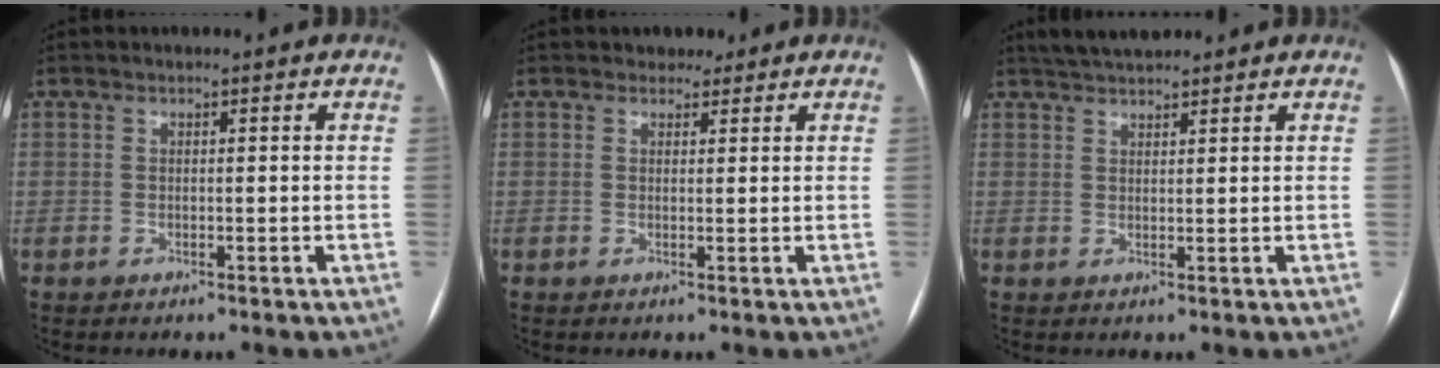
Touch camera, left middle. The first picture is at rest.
{"total": 1.8, "force": [1.3, 1.1, -0.1], "torque": [0.002, 0.004, 0.018]}
{"total": 3.8, "force": [3.5, 0.8, 1.2], "torque": [-0.021, 0.025, 0.065]}